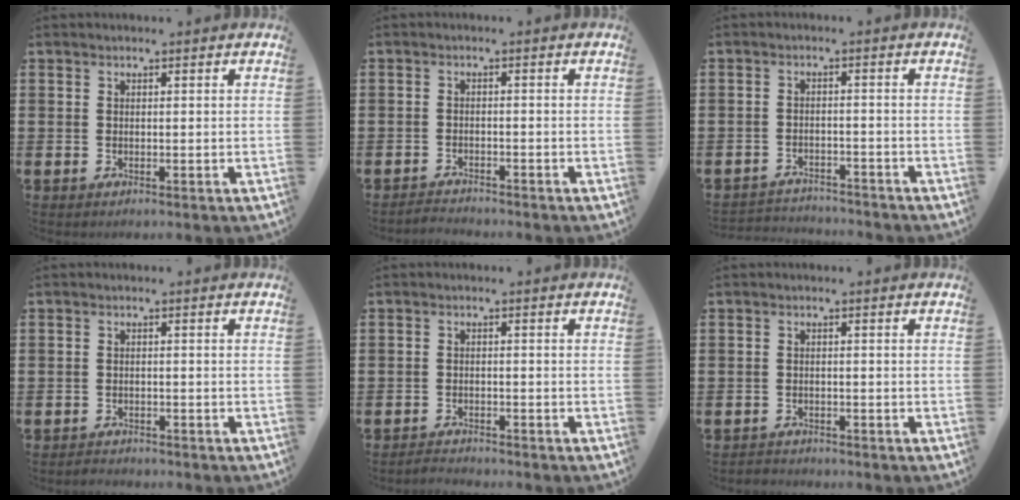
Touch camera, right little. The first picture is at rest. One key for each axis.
{"total": 1.5, "fx": -1.5, "fy": 0.0, "fz": -0.1, "tx": -0.003, "ty": 0.004, "tz": -0.032}
{"total": 2.4, "fx": -2.4, "fy": 0.3, "fz": -0.2, "tx": -0.004, "ty": 0.001, "tz": -0.053}
{"total": 1.1, "fx": -1.1, "fy": 0.1, "fz": -0.2, "tx": -0.001, "ty": 0.003, "tz": -0.024}
{"total": 1.5, "fx": -1.5, "fy": 0.0, "fz": -0.1, "tx": -0.003, "ty": 0.003, "tz": -0.032}
{"total": 1.1, "fx": -1.0, "fy": 0.2, "fz": -0.2, "tx": 0.001, "ty": 0.003, "tz": -0.023}